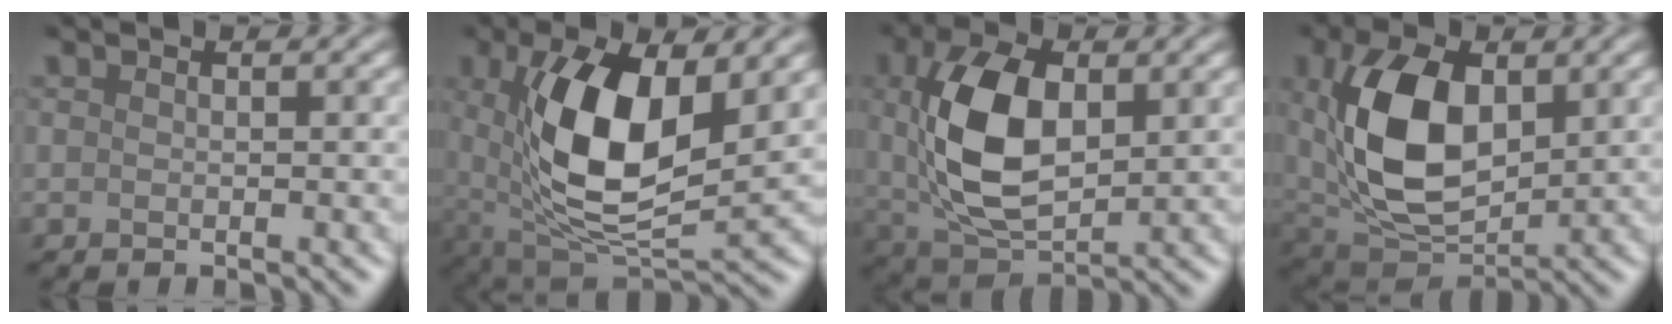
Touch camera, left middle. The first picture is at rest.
{"total": 8.5, "force": [1.3, 3.6, 7.6], "torque": [-0.165, -0.001, 0.039]}
{"total": 7.6, "force": [0.9, 4.3, 6.2], "torque": [-0.157, 0.002, 0.036]}
{"total": 8.6, "force": [1.3, 5.1, 6.8], "torque": [-0.162, 0.002, 0.042]}